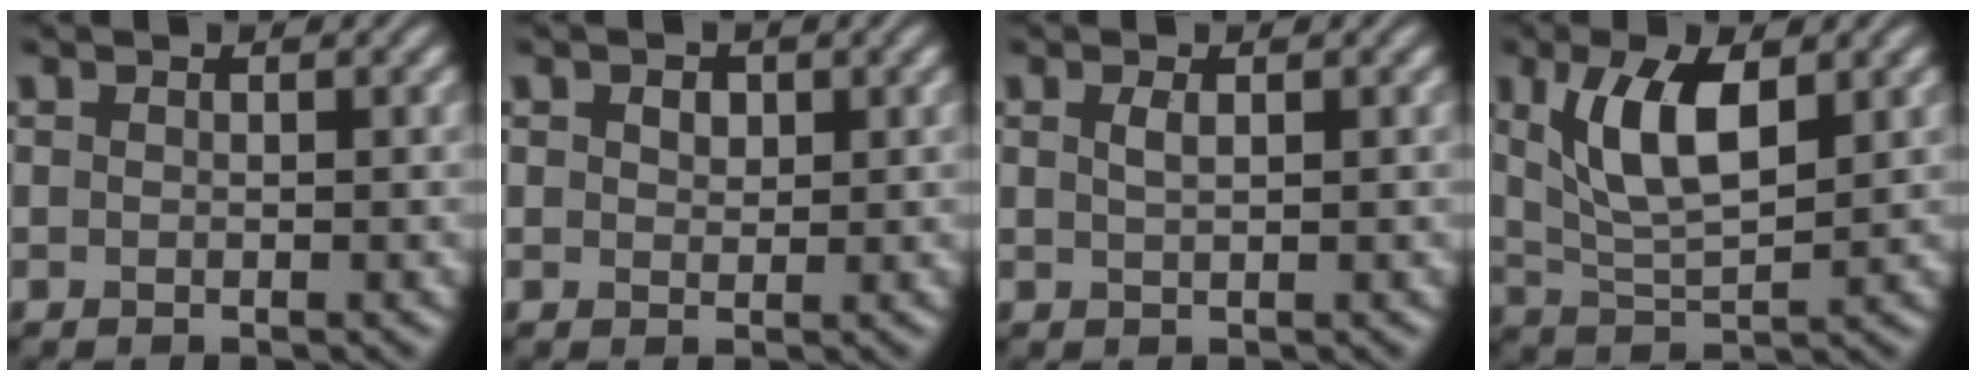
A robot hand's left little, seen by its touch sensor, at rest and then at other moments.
{"total": 1.4, "force": [0.6, 1.0, 0.8], "torque": [-0.013, 0.001, 0.011]}
{"total": 1.1, "force": [0.4, 0.3, 1.0], "torque": [-0.021, 0.004, 0.009]}
{"total": 6.5, "force": [2.3, 2.6, 5.5], "torque": [-0.111, -0.001, 0.045]}